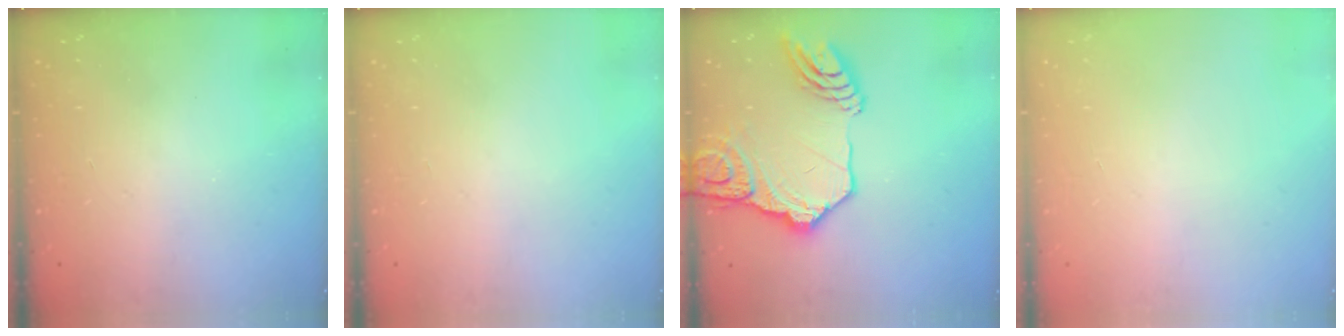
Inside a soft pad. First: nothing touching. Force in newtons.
{"total": 0.0}
{"total": 20.0, "press": 19.8, "slide": 2.6}
{"total": 0.0}